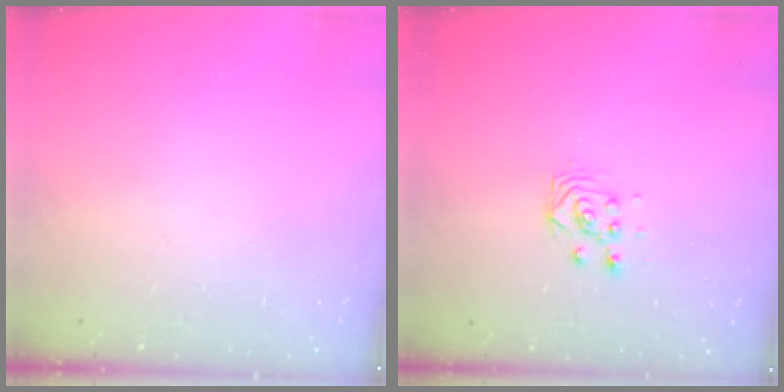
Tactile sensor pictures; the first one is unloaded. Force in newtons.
{"total": 2.9, "press": 2.9, "slide": 0.4}